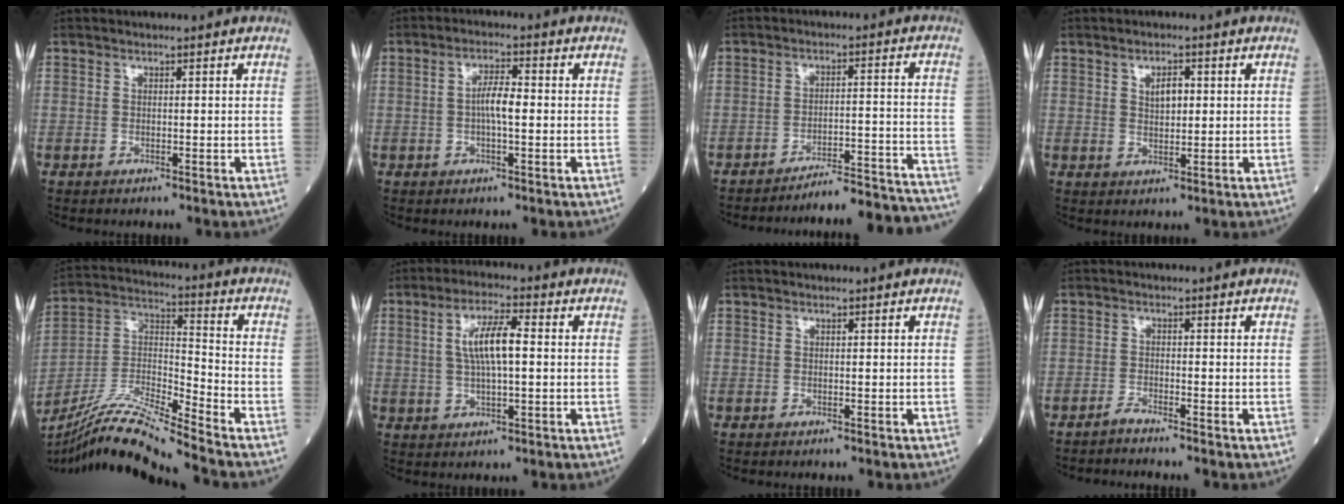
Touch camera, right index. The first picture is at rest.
{"total": 4.2, "force": [-0.3, 0.8, 4.1], "torque": [-0.078, 0.009, -0.008]}
{"total": 18.2, "force": [-17.9, -0.7, 3.3], "torque": [-0.003, 0.011, -0.228]}
{"total": 3.1, "force": [0.9, 1.4, 2.6], "torque": [-0.044, 0.000, 0.015]}
{"total": 14.9, "force": [-13.3, -1.6, 6.6], "torque": [-0.126, 0.005, -0.249]}
{"total": 7.4, "force": [1.0, 1.6, 7.2], "torque": [-0.140, 0.013, 0.018]}
{"total": 0.0}
{"total": 1.5, "force": [-1.5, -0.4, 0.1], "torque": [-0.003, -0.002, -0.029]}